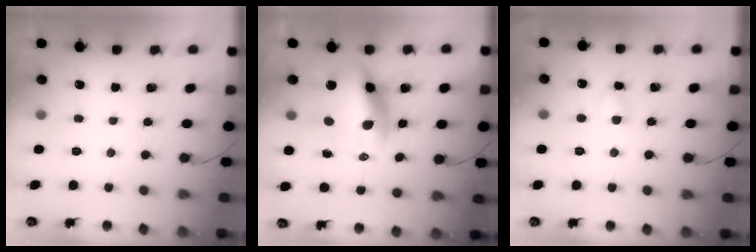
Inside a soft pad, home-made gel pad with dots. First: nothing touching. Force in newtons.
{"total": 14.3, "press": 13.9, "slide": 3.6}
{"total": 3.8, "press": 3.6, "slide": 1.2}